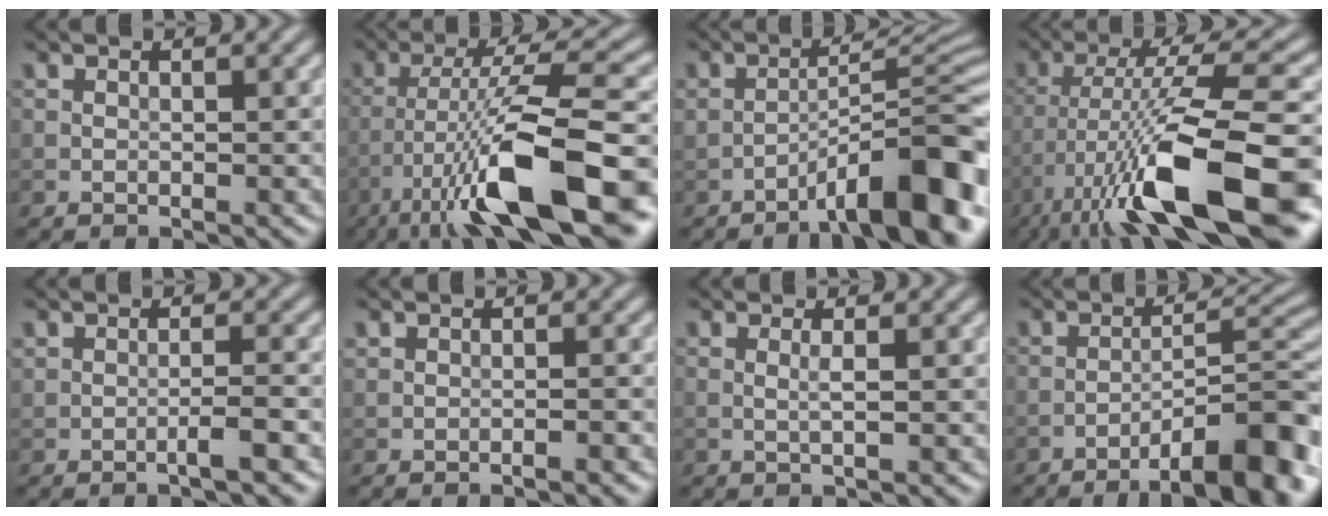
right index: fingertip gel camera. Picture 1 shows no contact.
{"total": 12.7, "force": [-5.9, 2.6, 11.0], "torque": [-0.195, 0.011, -0.095]}
{"total": 9.9, "force": [-5.8, 2.2, 7.6], "torque": [-0.102, 0.023, -0.090]}
{"total": 13.9, "force": [-6.1, 3.1, 12.1], "torque": [-0.222, 0.006, -0.098]}
{"total": 1.5, "force": [-0.8, -0.1, 1.2], "torque": [-0.021, 0.003, -0.018]}
{"total": 0.6, "force": [-0.4, 0.1, 0.5], "torque": [-0.006, -0.002, -0.005]}
{"total": 1.0, "force": [0.2, 0.1, 1.0], "torque": [-0.017, 0.003, -0.001]}
{"total": 10.4, "force": [-6.4, 2.2, 7.9], "torque": [-0.107, 0.019, -0.096]}